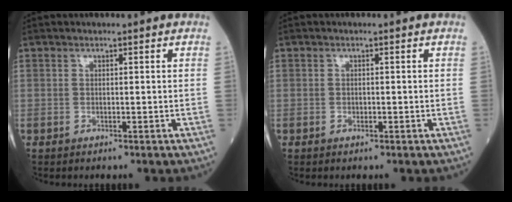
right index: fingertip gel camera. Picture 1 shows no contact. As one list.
[{"total": 0.7, "force": [-0.1, 0.5, 0.5], "torque": [-0.014, 0.001, 0.002]}]